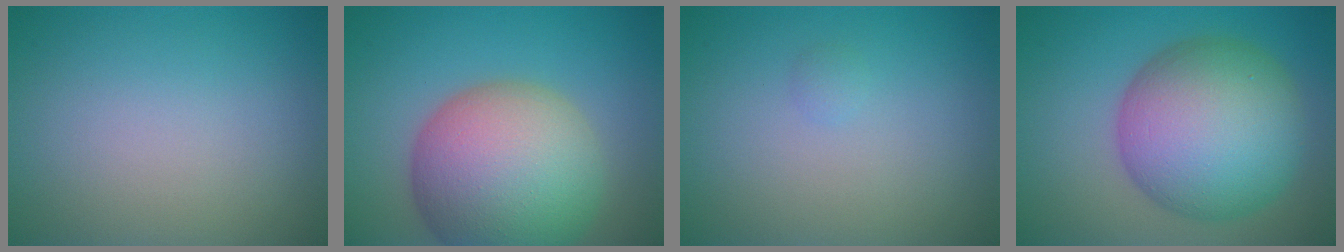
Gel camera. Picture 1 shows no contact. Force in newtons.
{"total": 13.3, "press": 13.3, "slide": 0.7}
{"total": 0.5, "press": 0.5, "slide": 0.0}
{"total": 12.4, "press": 12.4, "slide": 0.3}